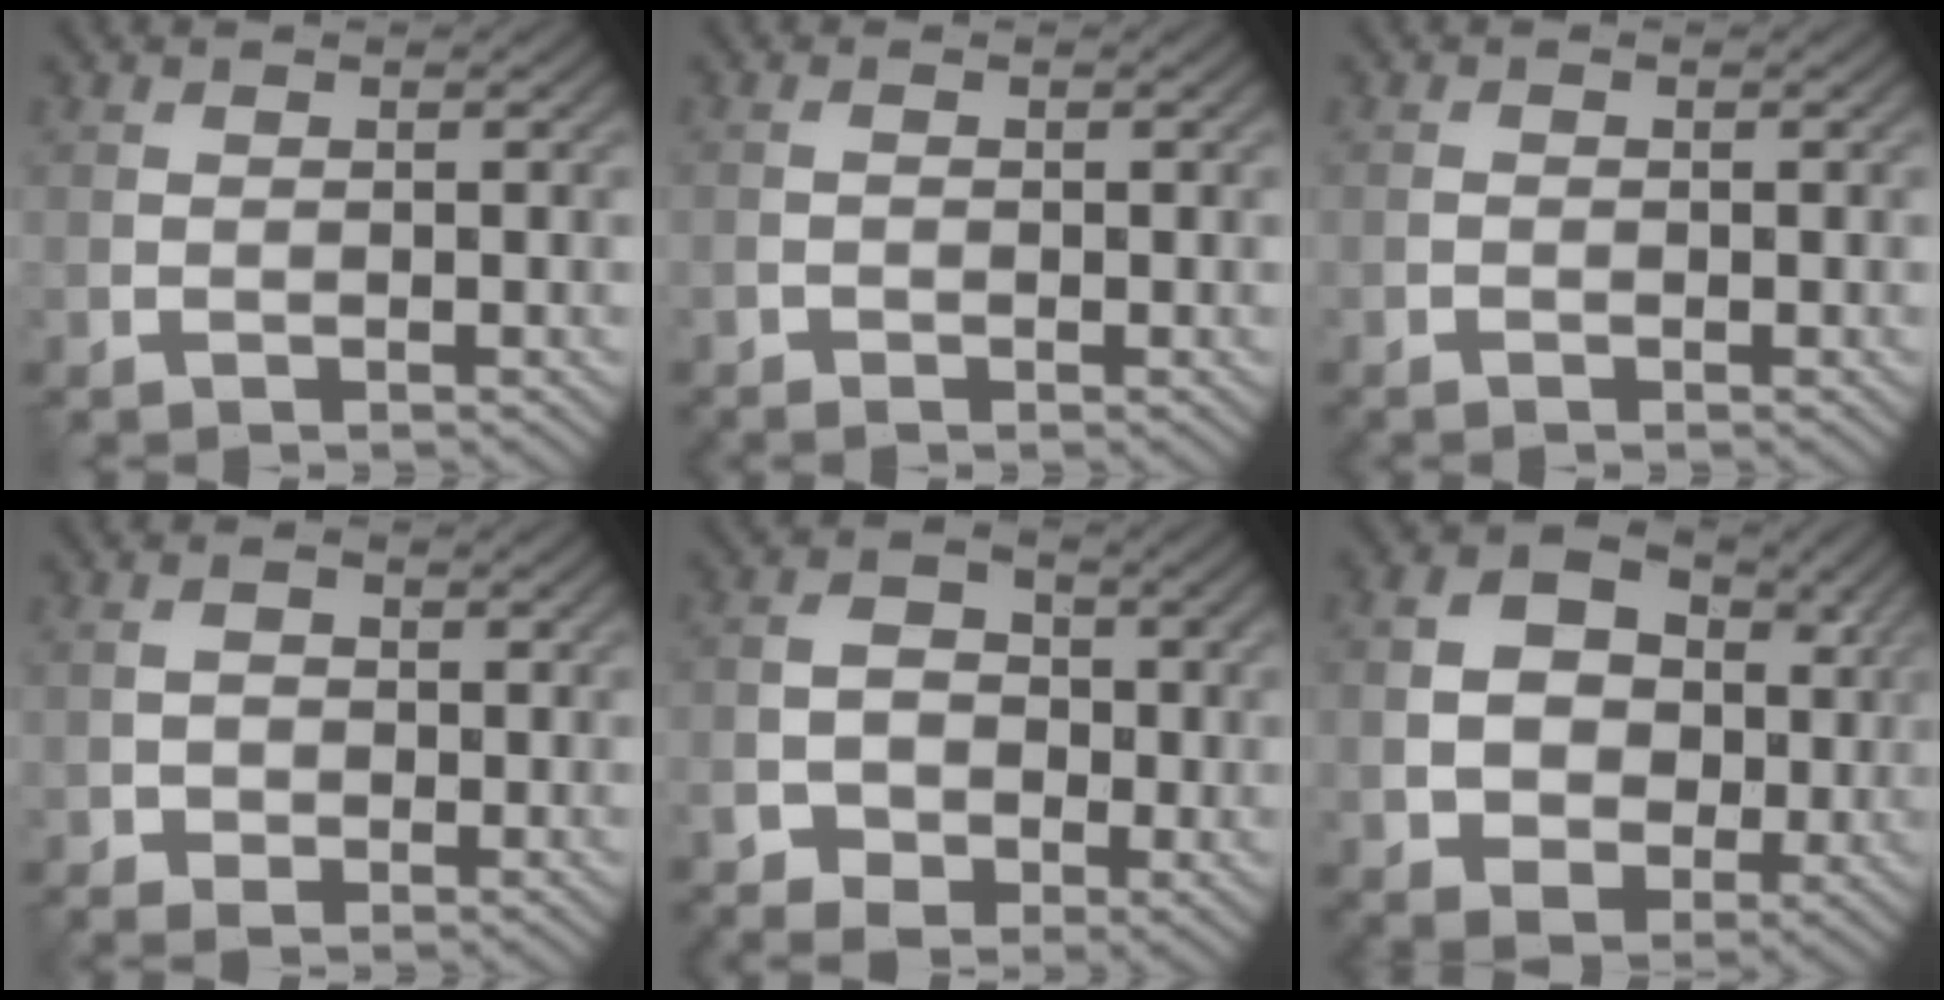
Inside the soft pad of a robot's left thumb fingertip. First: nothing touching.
{"total": 0.9, "force": [-0.6, 0.4, 0.5], "torque": [-0.013, 0.001, -0.011]}
{"total": 0.5, "force": [-0.4, 0.2, 0.2], "torque": [-0.004, 0.000, -0.007]}
{"total": 2.8, "force": [-0.6, 2.2, 1.7], "torque": [-0.032, -0.001, -0.005]}
{"total": 5.3, "force": [-2.4, 3.6, 3.0], "torque": [-0.064, -0.008, -0.042]}
{"total": 9.8, "force": [0.6, 7.8, 6.0], "torque": [-0.127, -0.005, 0.004]}